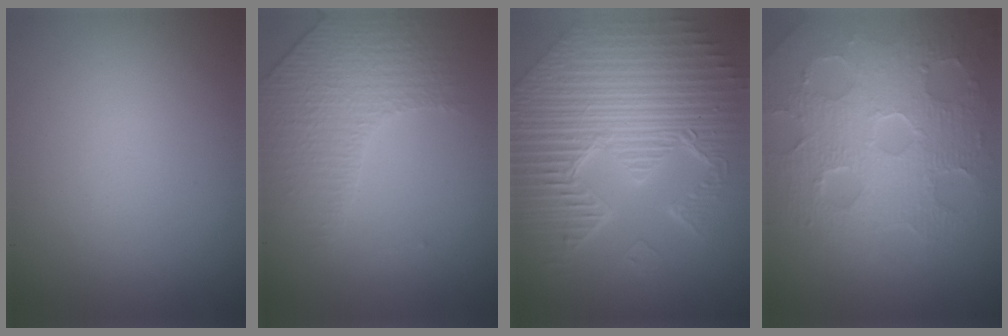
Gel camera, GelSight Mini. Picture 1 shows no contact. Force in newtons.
{"total": 4.6, "press": 3.0, "slide": 3.5}
{"total": 11.2, "press": 7.1, "slide": 8.6}
{"total": 8.8, "press": 6.2, "slide": 6.3}